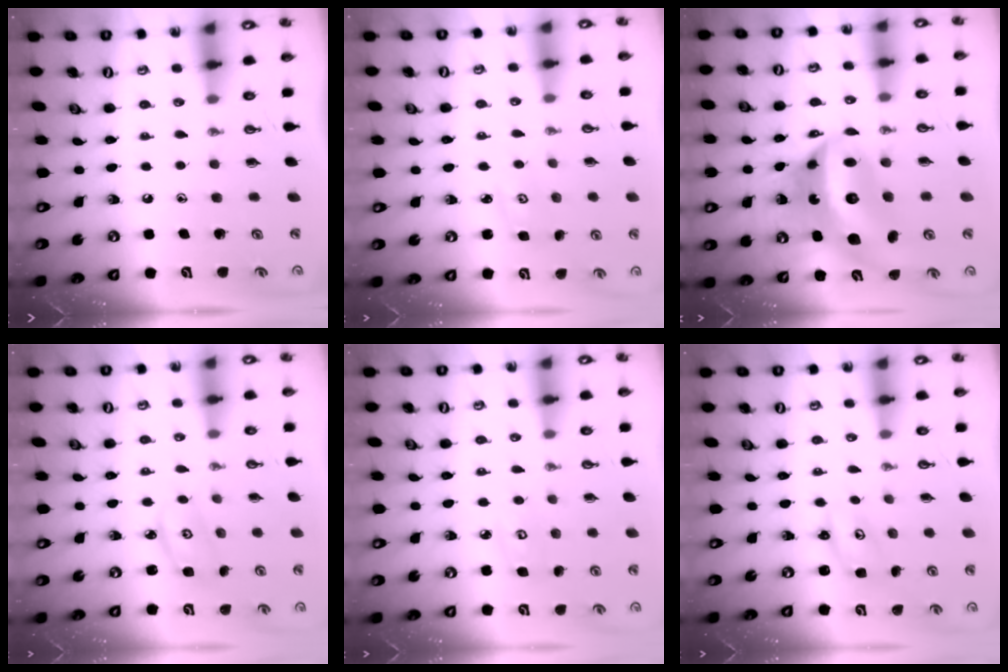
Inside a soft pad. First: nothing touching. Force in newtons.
{"total": 2.7, "press": 2.7, "slide": 0.4}
{"total": 16.1, "press": 16.0, "slide": 1.5}
{"total": 3.1, "press": 3.1, "slide": 0.2}
{"total": 4.8, "press": 4.8, "slide": 0.4}
{"total": 2.6, "press": 2.6, "slide": 0.2}